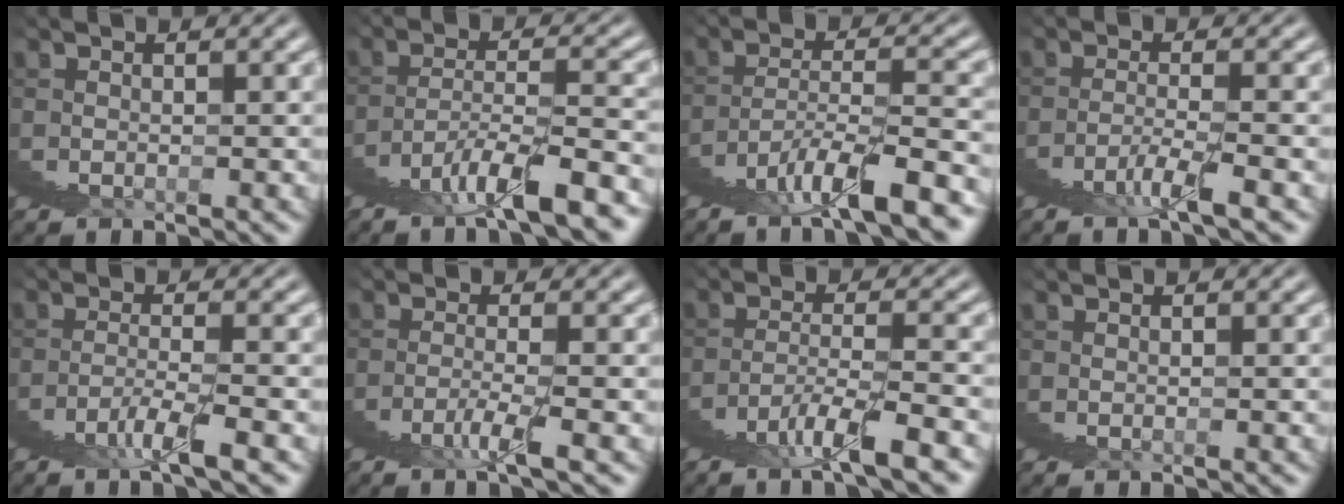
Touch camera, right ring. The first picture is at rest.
{"total": 5.5, "force": [-0.4, 2.6, 4.8], "torque": [-0.064, 0.022, -0.019]}
{"total": 6.0, "force": [0.0, 3.0, 5.2], "torque": [-0.070, 0.025, -0.015]}
{"total": 2.1, "force": [-0.9, -0.3, 1.9], "torque": [-0.032, 0.005, -0.013]}
{"total": 2.2, "force": [-0.6, -0.1, 2.1], "torque": [-0.034, 0.007, -0.011]}
{"total": 1.9, "force": [-0.8, -1.1, 1.4], "torque": [-0.024, 0.005, -0.012]}
{"total": 3.6, "force": [0.1, 1.3, 3.4], "torque": [-0.050, 0.019, -0.009]}
{"total": 0.0}